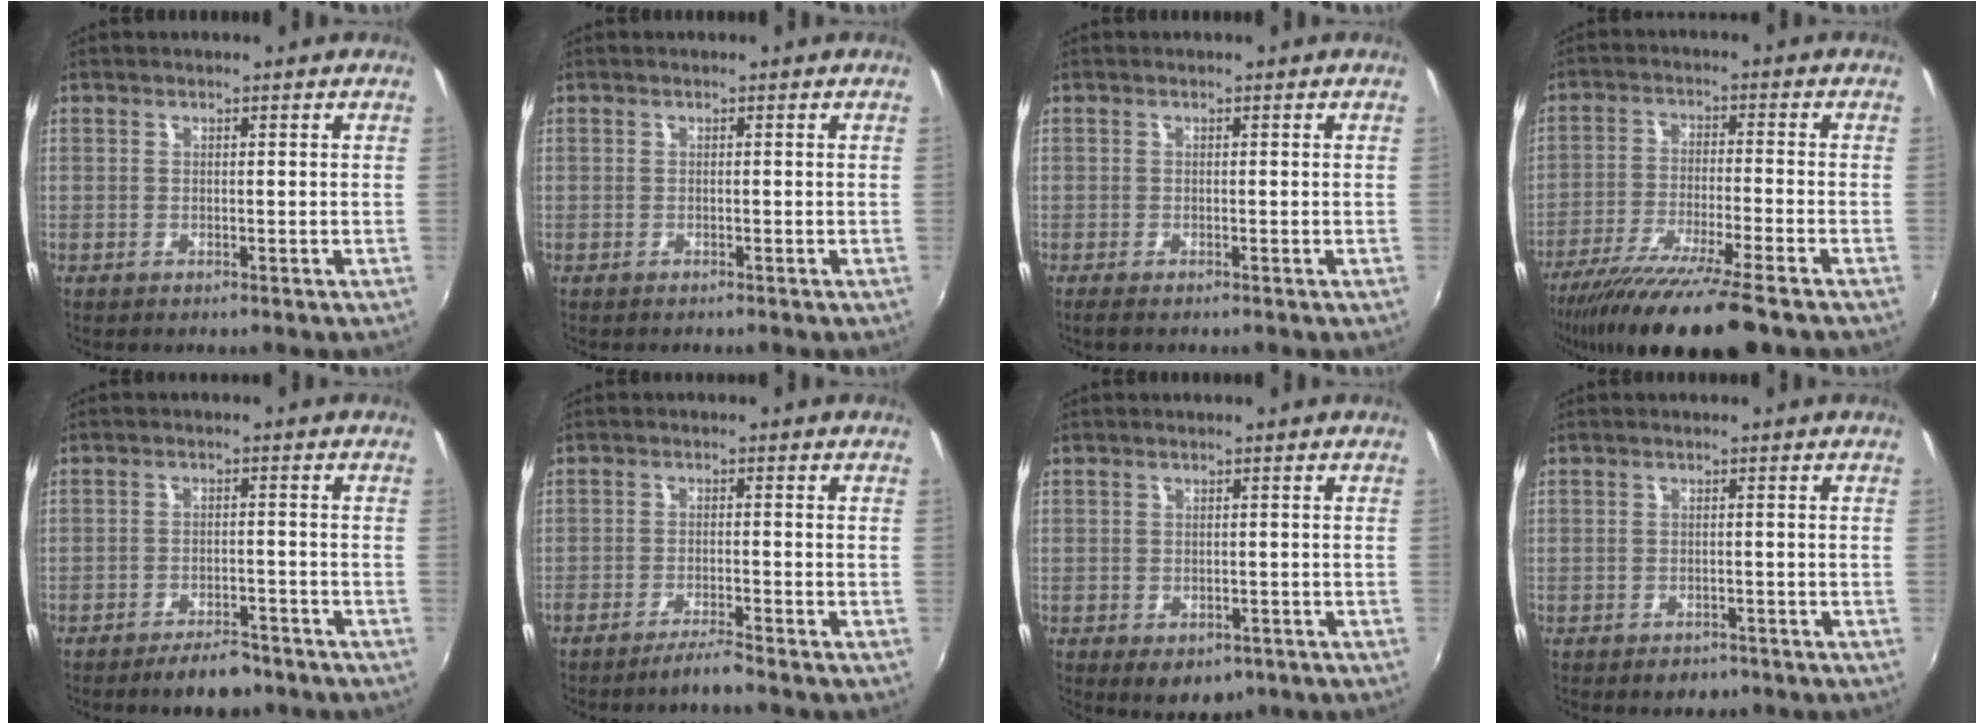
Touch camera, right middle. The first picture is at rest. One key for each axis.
{"total": 0.0}
{"total": 1.2, "fx": -0.9, "fy": 0.0, "fz": 0.7, "tx": -0.015, "ty": -0.004, "tz": -0.016}
{"total": 15.6, "fx": -12.3, "fy": 0.0, "fz": 9.6, "tx": -0.190, "ty": -0.042, "tz": -0.207}
{"total": 6.1, "fx": -5.0, "fy": 2.2, "fz": 2.7, "tx": -0.062, "ty": 0.003, "tz": -0.070}
{"total": 3.6, "fx": -3.1, "fy": -0.4, "fz": 1.7, "tx": -0.049, "ty": -0.004, "tz": -0.060}
{"total": 4.5, "fx": -1.9, "fy": 3.3, "fz": 2.4, "tx": -0.042, "ty": -0.010, "tz": -0.018}
{"total": 2.7, "fx": -1.8, "fy": 1.8, "fz": 0.8, "tx": -0.018, "ty": -0.003, "tz": -0.022}